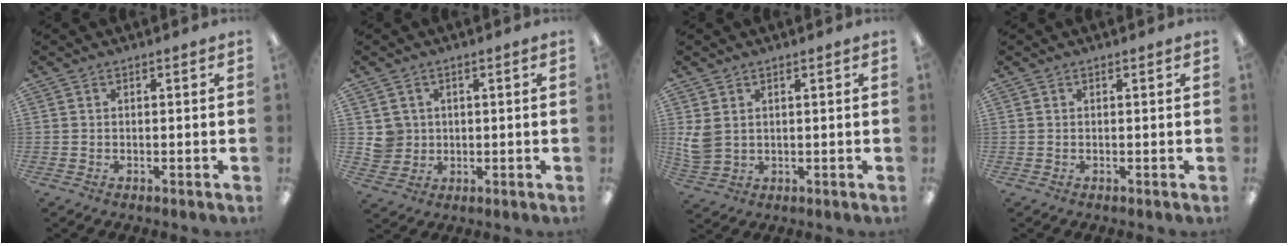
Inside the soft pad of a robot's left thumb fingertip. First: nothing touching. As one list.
[{"total": 4.7, "force": [1.1, 4.6, 0.6], "torque": [-0.009, 0.006, 0.022]}, {"total": 4.7, "force": [1.8, 3.5, 2.5], "torque": [-0.065, -0.002, 0.036]}, {"total": 0.0}]